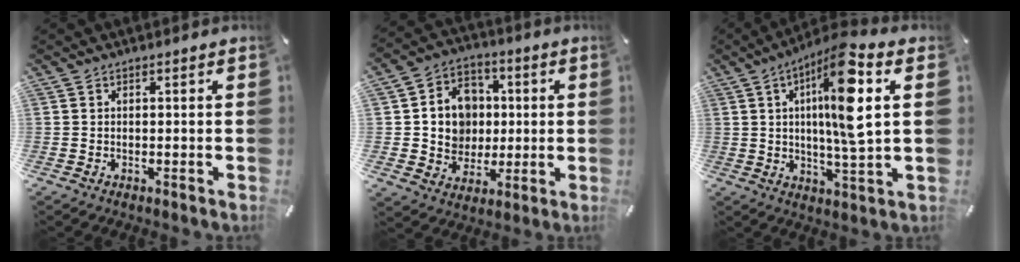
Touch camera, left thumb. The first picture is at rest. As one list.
[{"total": 11.3, "force": [0.5, 10.7, 3.5], "torque": [-0.060, 0.004, 0.020]}, {"total": 15.5, "force": [3.8, 2.6, 14.8], "torque": [-0.272, -0.009, 0.048]}]